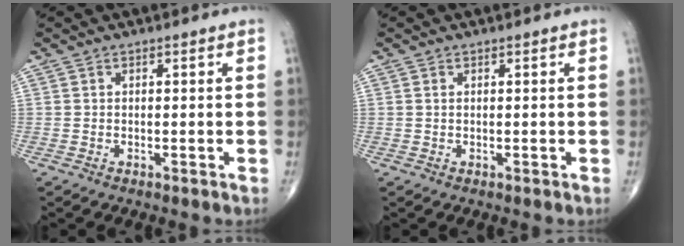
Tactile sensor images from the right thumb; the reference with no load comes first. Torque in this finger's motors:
{"motor_torque": [-0.39, -0.23, 0.07, 0.14, 0.02]}